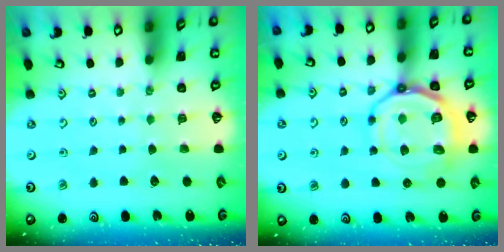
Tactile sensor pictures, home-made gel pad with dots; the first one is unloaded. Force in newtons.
{"total": 16.0, "press": 15.9, "slide": 2.0}